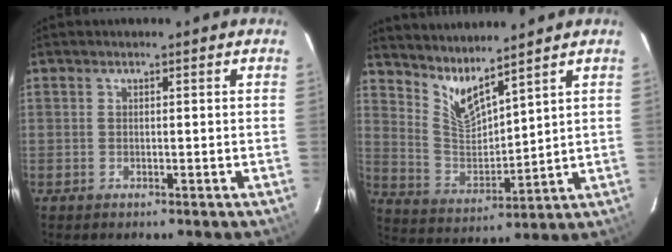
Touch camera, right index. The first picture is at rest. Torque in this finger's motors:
{"motor_torque": [-0.17, 0.48, 0.05, 0.04]}